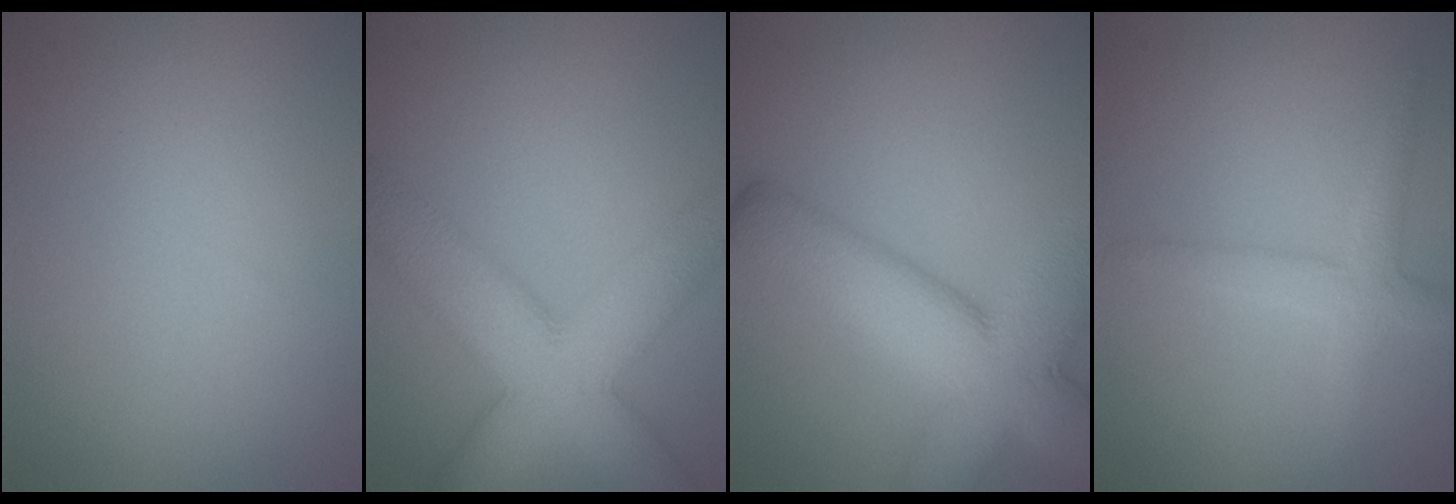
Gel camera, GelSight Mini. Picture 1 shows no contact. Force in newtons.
{"total": 10.2, "press": 10.2, "slide": 0.3}
{"total": 10.4, "press": 10.4, "slide": 0.7}
{"total": 2.5, "press": 2.5, "slide": 0.2}